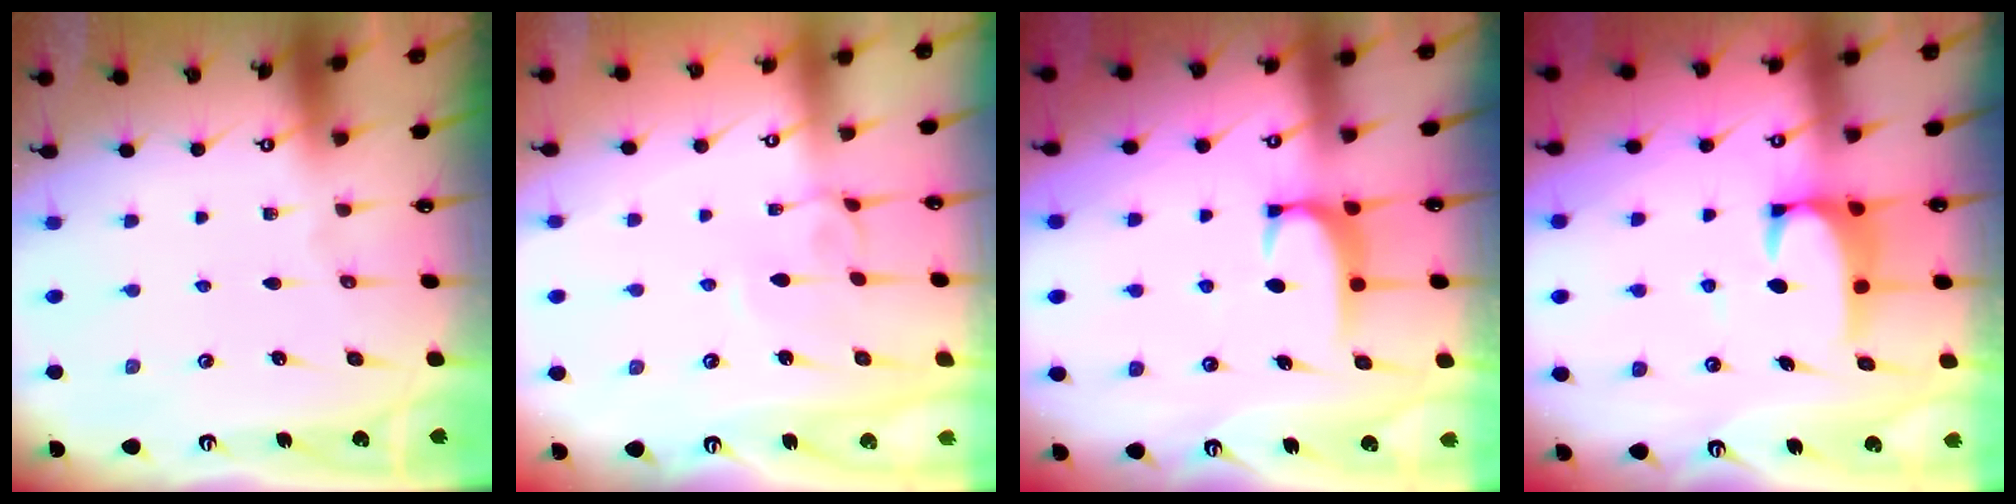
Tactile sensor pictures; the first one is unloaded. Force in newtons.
{"total": 2.5, "press": 2.5, "slide": 0.3}
{"total": 1.8, "press": 1.7, "slide": 0.5}
{"total": 4.0, "press": 3.9, "slide": 0.9}